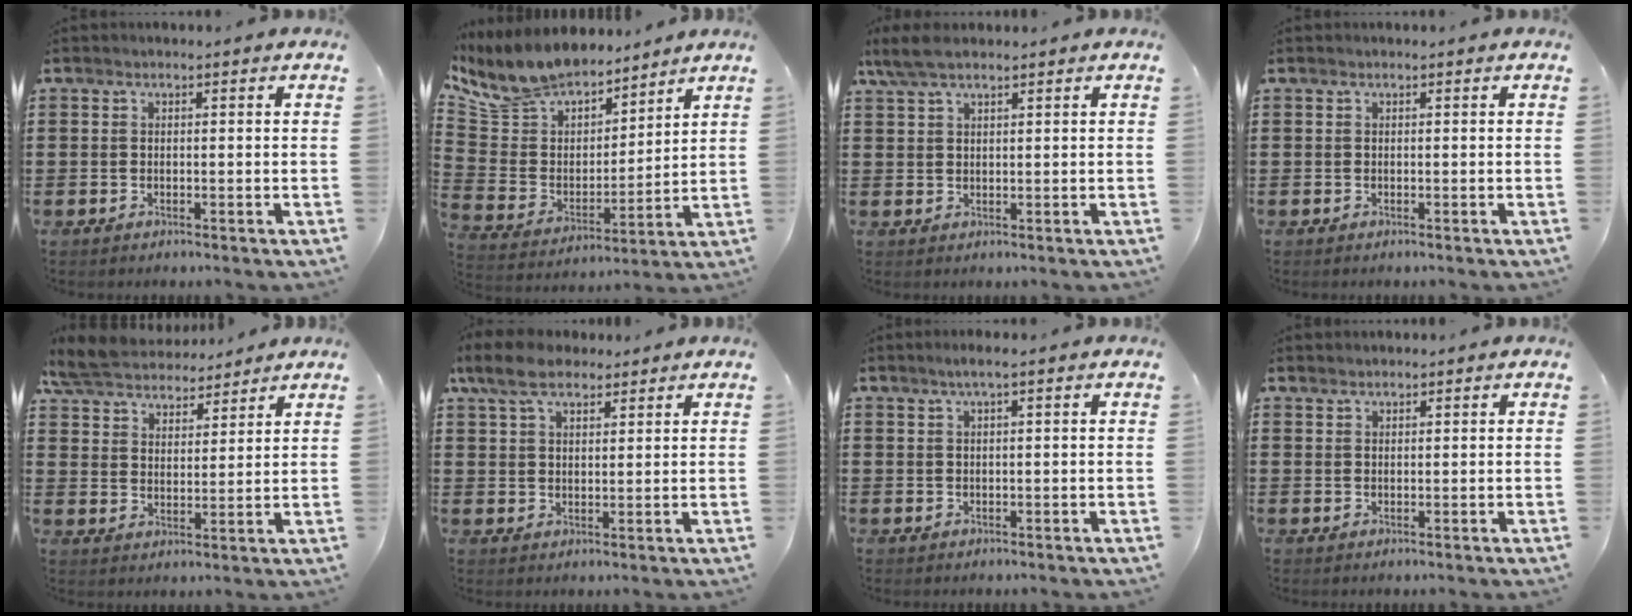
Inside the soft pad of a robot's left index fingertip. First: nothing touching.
{"total": 9.7, "force": [9.0, 3.4, 1.2], "torque": [-0.079, -0.062, 0.166]}
{"total": 4.2, "force": [2.9, 1.1, 2.9], "torque": [-0.062, 0.006, 0.055]}
{"total": 0.0}
{"total": 6.6, "force": [6.2, 1.6, 1.4], "torque": [-0.056, -0.023, 0.112]}
{"total": 7.0, "force": [5.2, 3.1, 3.6], "torque": [-0.078, -0.002, 0.096]}
{"total": 1.4, "force": [0.6, -0.1, 1.3], "torque": [-0.024, 0.000, 0.010]}
{"total": 1.1, "force": [1.0, 0.2, 0.0], "torque": [-0.003, 0.000, 0.021]}